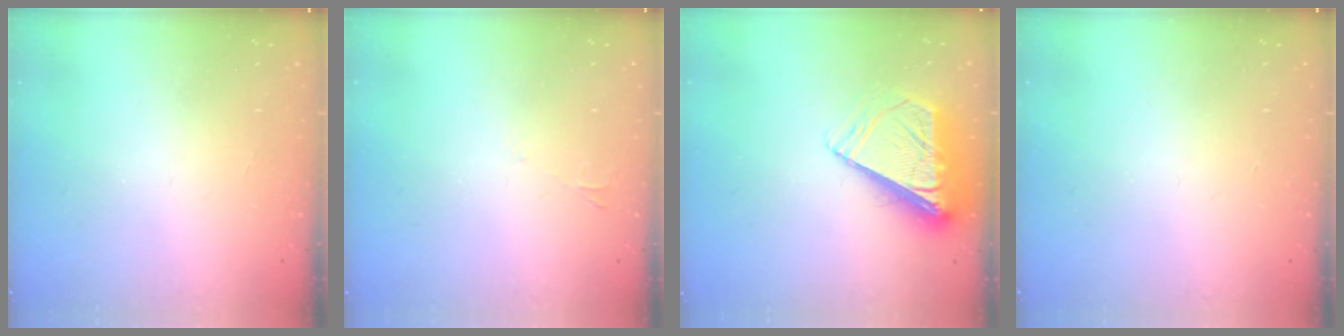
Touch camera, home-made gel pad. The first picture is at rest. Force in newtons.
{"total": 2.2, "press": 2.2, "slide": 0.4}
{"total": 9.4, "press": 9.3, "slide": 1.3}
{"total": 0.0}